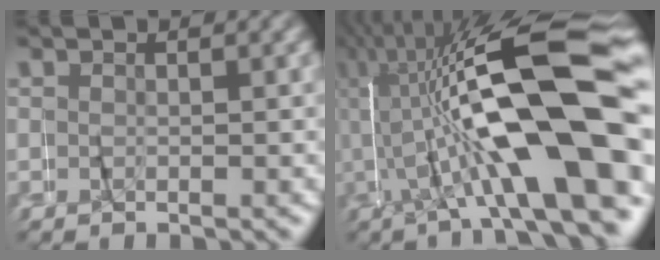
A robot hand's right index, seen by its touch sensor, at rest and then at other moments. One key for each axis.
{"total": 16.4, "fx": 0.9, "fy": 6.0, "fz": 15.2, "tx": -0.253, "ty": 0.026, "tz": 0.009}